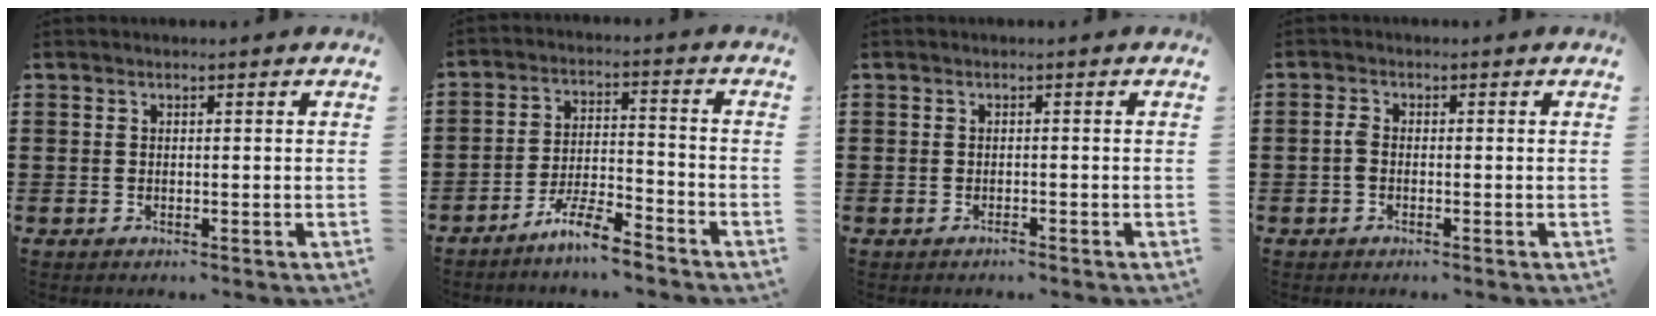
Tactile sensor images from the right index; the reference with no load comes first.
{"total": 6.5, "force": [-5.6, 0.6, 3.2], "torque": [-0.066, 0.004, -0.107]}
{"total": 0.7, "force": [-0.7, 0.2, 0.2], "torque": [-0.006, -0.001, -0.015]}
{"total": 1.7, "force": [-0.5, 0.8, 1.4], "torque": [-0.035, -0.002, -0.012]}